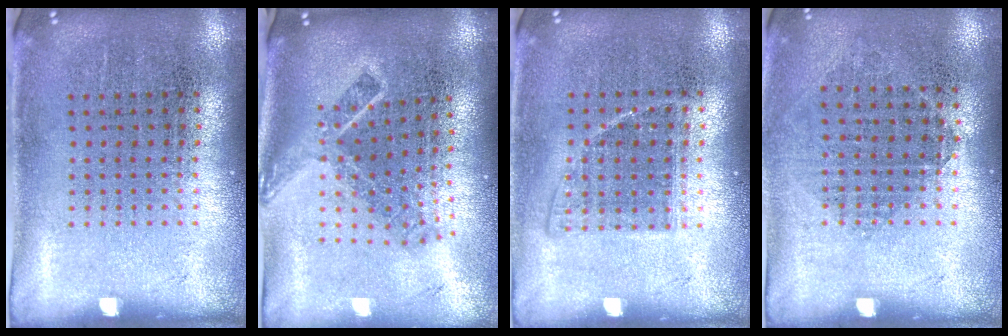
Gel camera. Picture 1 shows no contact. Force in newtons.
{"total": 2.1, "press": 1.5, "slide": 1.5}
{"total": 0.8, "press": 0.8, "slide": 0.3}
{"total": 0.9, "press": 0.8, "slide": 0.4}